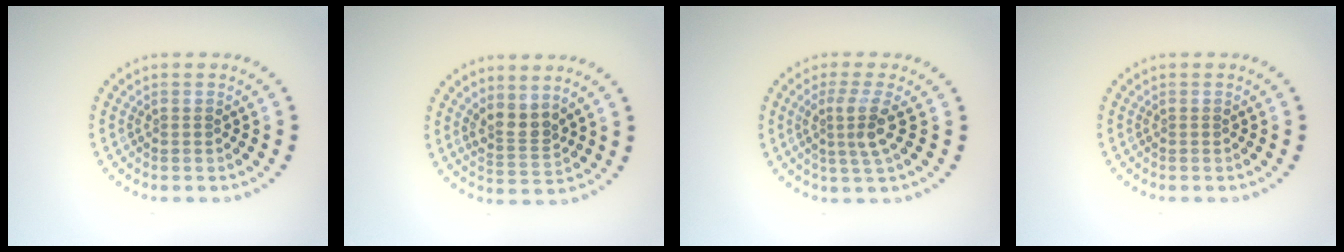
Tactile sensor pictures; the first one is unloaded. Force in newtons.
{"total": 2.7, "press": 2.2, "slide": 1.4}
{"total": 2.9, "press": 2.1, "slide": 2.0}
{"total": 0.0}